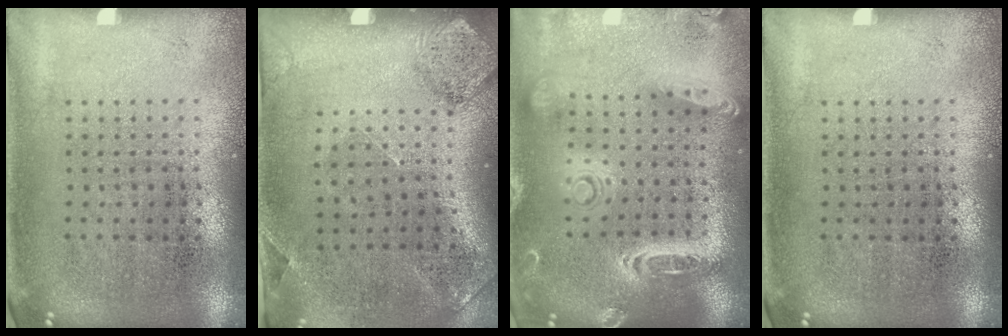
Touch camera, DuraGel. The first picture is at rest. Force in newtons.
{"total": 1.7, "press": 1.3, "slide": 1.2}
{"total": 2.5, "press": 2.2, "slide": 1.1}
{"total": 0.0}